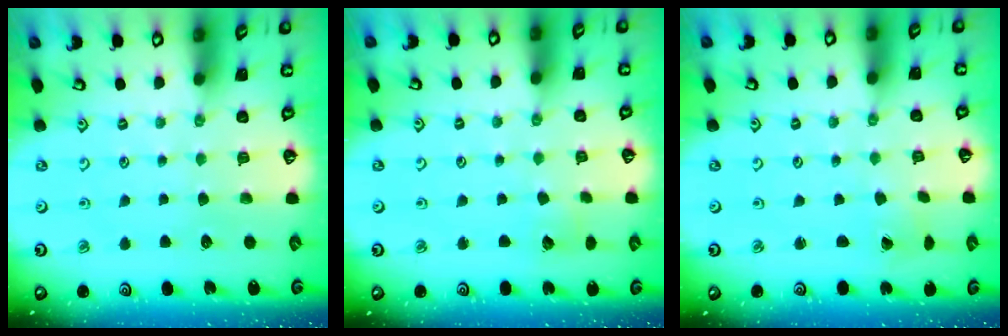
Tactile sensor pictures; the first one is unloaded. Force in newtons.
{"total": 4.7, "press": 4.7, "slide": 0.5}
{"total": 0.6, "press": 0.6, "slide": 0.0}